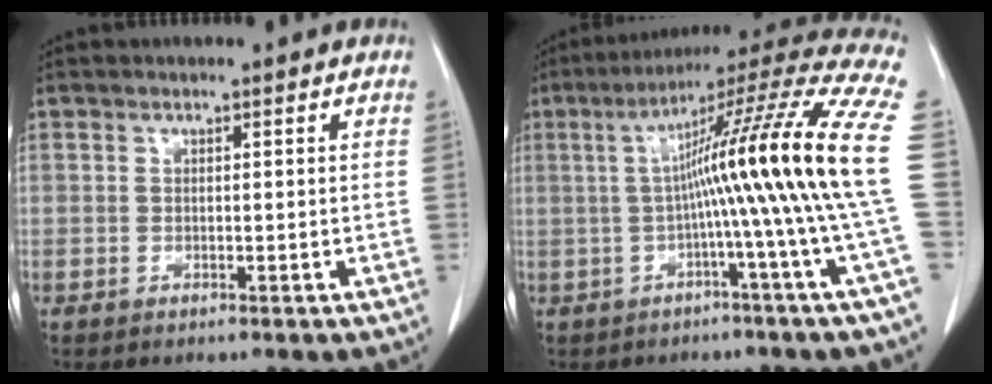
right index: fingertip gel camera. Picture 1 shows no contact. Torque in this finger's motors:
{"motor_torque": [1.88, -0.26, 1.00, 0.21]}